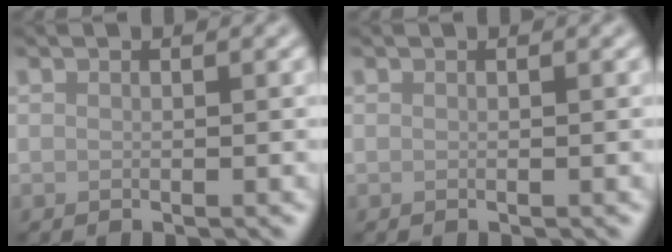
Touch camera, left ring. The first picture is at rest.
{"total": 0.0}